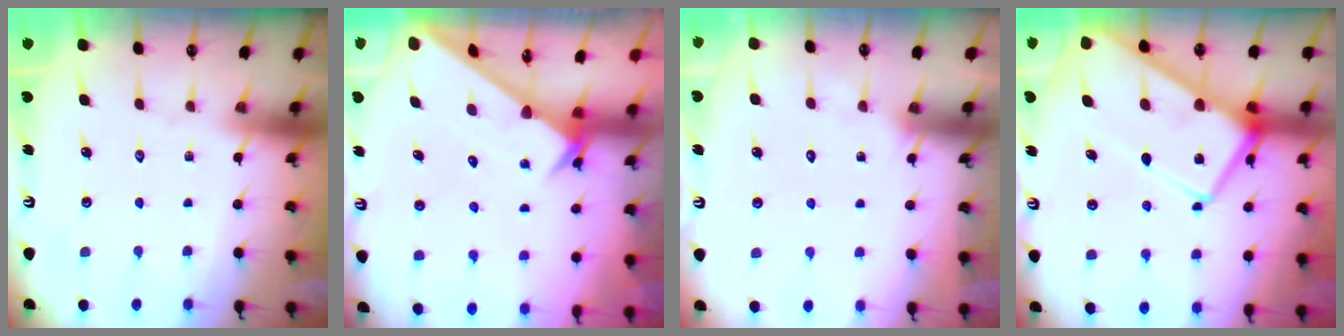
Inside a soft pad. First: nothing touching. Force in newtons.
{"total": 2.9, "press": 2.9, "slide": 0.1}
{"total": 1.9, "press": 1.9, "slide": 0.1}
{"total": 15.3, "press": 15.2, "slide": 1.6}